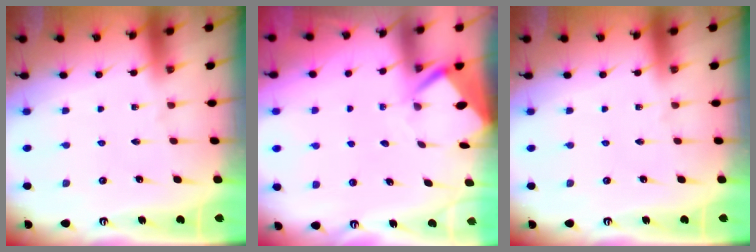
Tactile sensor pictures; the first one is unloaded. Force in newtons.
{"total": 3.9, "press": 3.9, "slide": 0.3}
{"total": 0.0}